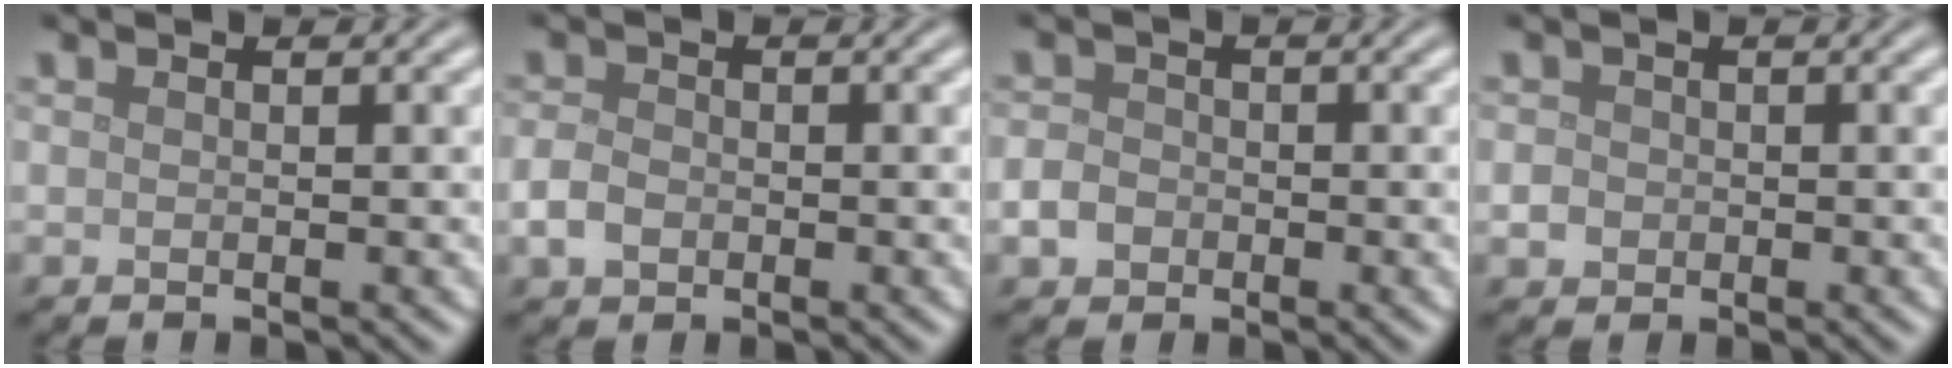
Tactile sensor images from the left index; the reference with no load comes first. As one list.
[{"total": 2.2, "force": [-0.7, 1.7, 1.3], "torque": [-0.026, -0.003, -0.019]}, {"total": 2.2, "force": [-0.8, 1.8, 0.9], "torque": [-0.014, -0.001, -0.020]}, {"total": 1.3, "force": [-0.3, 1.2, 0.4], "torque": [-0.002, -0.002, -0.008]}]